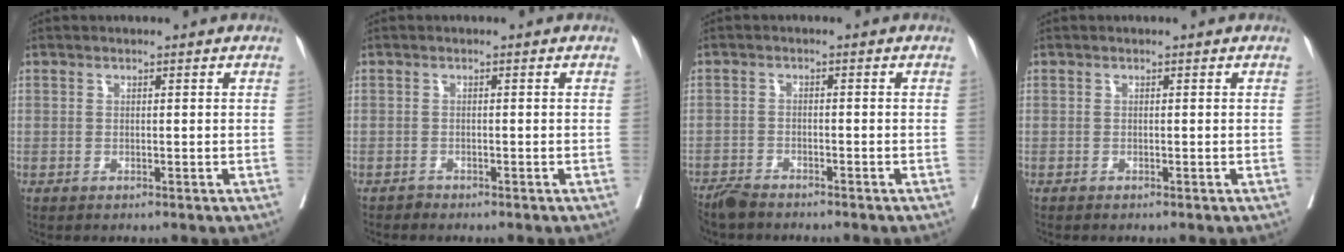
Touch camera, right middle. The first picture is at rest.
{"total": 0.6, "force": [-0.6, 0.1, -0.2], "torque": [-0.001, -0.003, -0.012]}
{"total": 3.9, "force": [-3.7, 0.6, 1.1], "torque": [-0.015, -0.011, -0.066]}
{"total": 0.0}